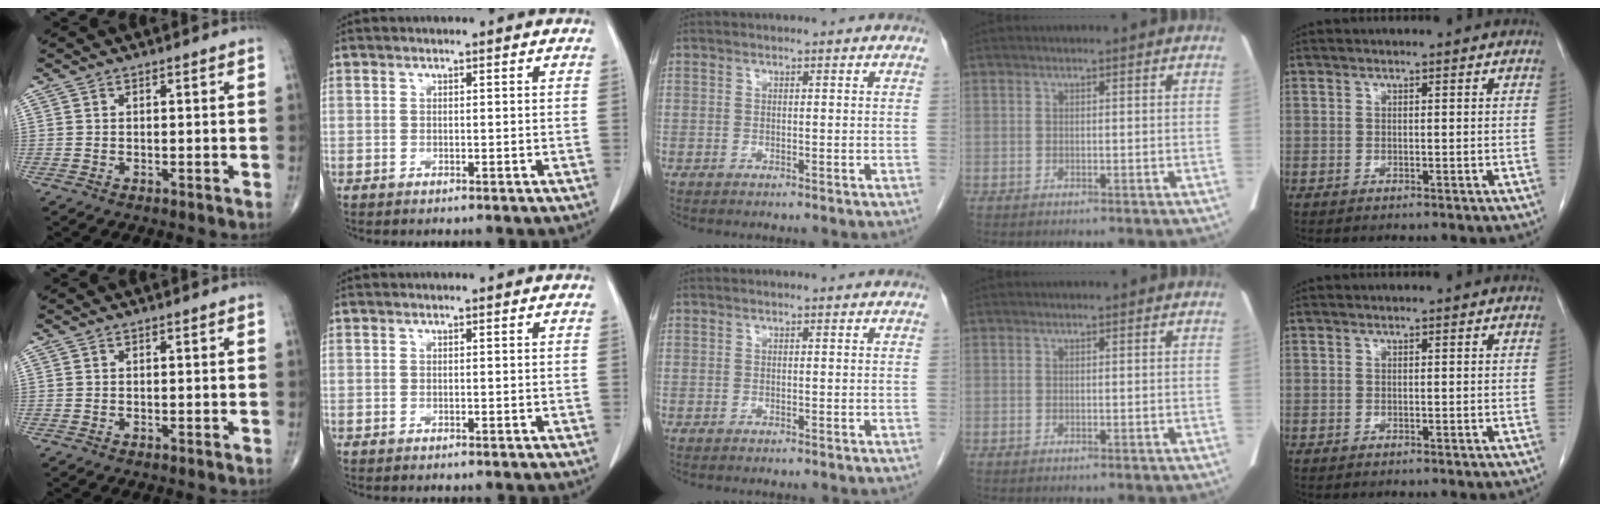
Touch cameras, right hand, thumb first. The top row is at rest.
{}